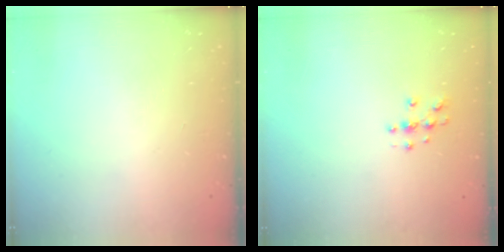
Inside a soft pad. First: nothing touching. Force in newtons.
{"total": 3.8, "press": 3.8, "slide": 0.4}